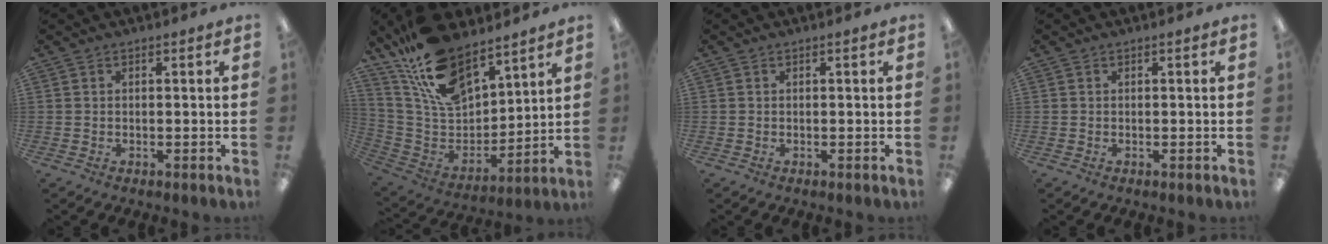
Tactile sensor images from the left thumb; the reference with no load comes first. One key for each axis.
{"total": 19.4, "fx": 14.2, "fy": 8.6, "fz": 10.0, "tx": -0.204, "ty": -0.073, "tz": 0.262}
{"total": 0.0}
{"total": 0.0}